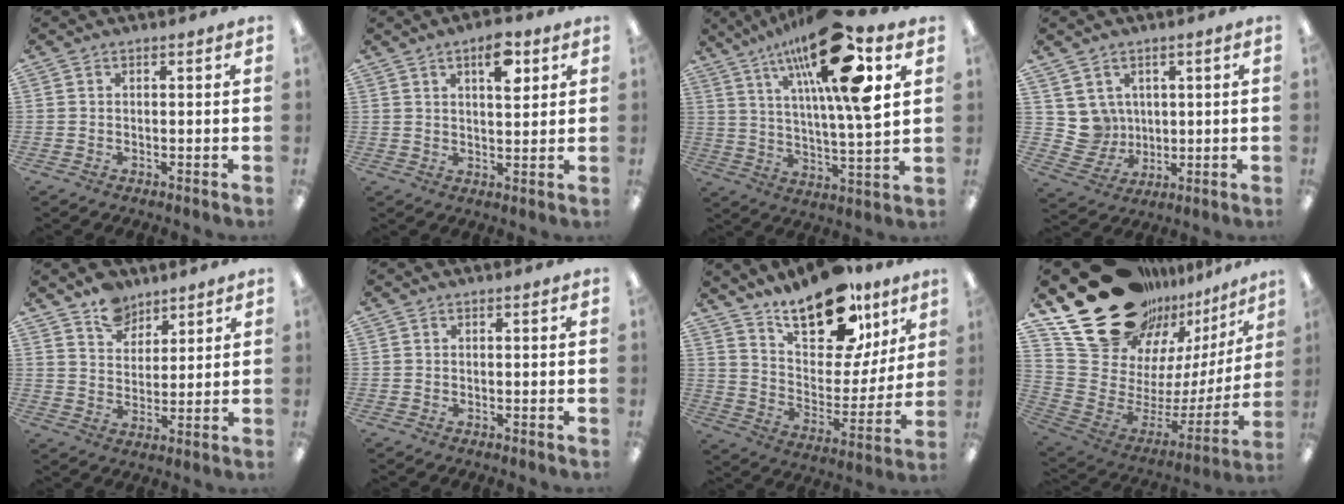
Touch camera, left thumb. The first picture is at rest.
{"total": 7.6, "force": [4.0, 3.1, 5.6], "torque": [-0.071, -0.016, 0.060]}
{"total": 23.2, "force": [12.1, 5.6, 19.0], "torque": [-0.330, -0.043, 0.181]}
{"total": 6.8, "force": [2.5, 6.3, 0.6], "torque": [-0.025, -0.009, 0.059]}
{"total": 8.0, "force": [6.3, 4.7, 1.8], "torque": [-0.028, -0.036, 0.117]}
{"total": 0.0}
{"total": 21.9, "force": [15.7, 10.0, 11.7], "torque": [-0.183, -0.098, 0.271]}
{"total": 24.6, "force": [17.0, 14.5, 10.3], "torque": [-0.145, -0.131, 0.344]}